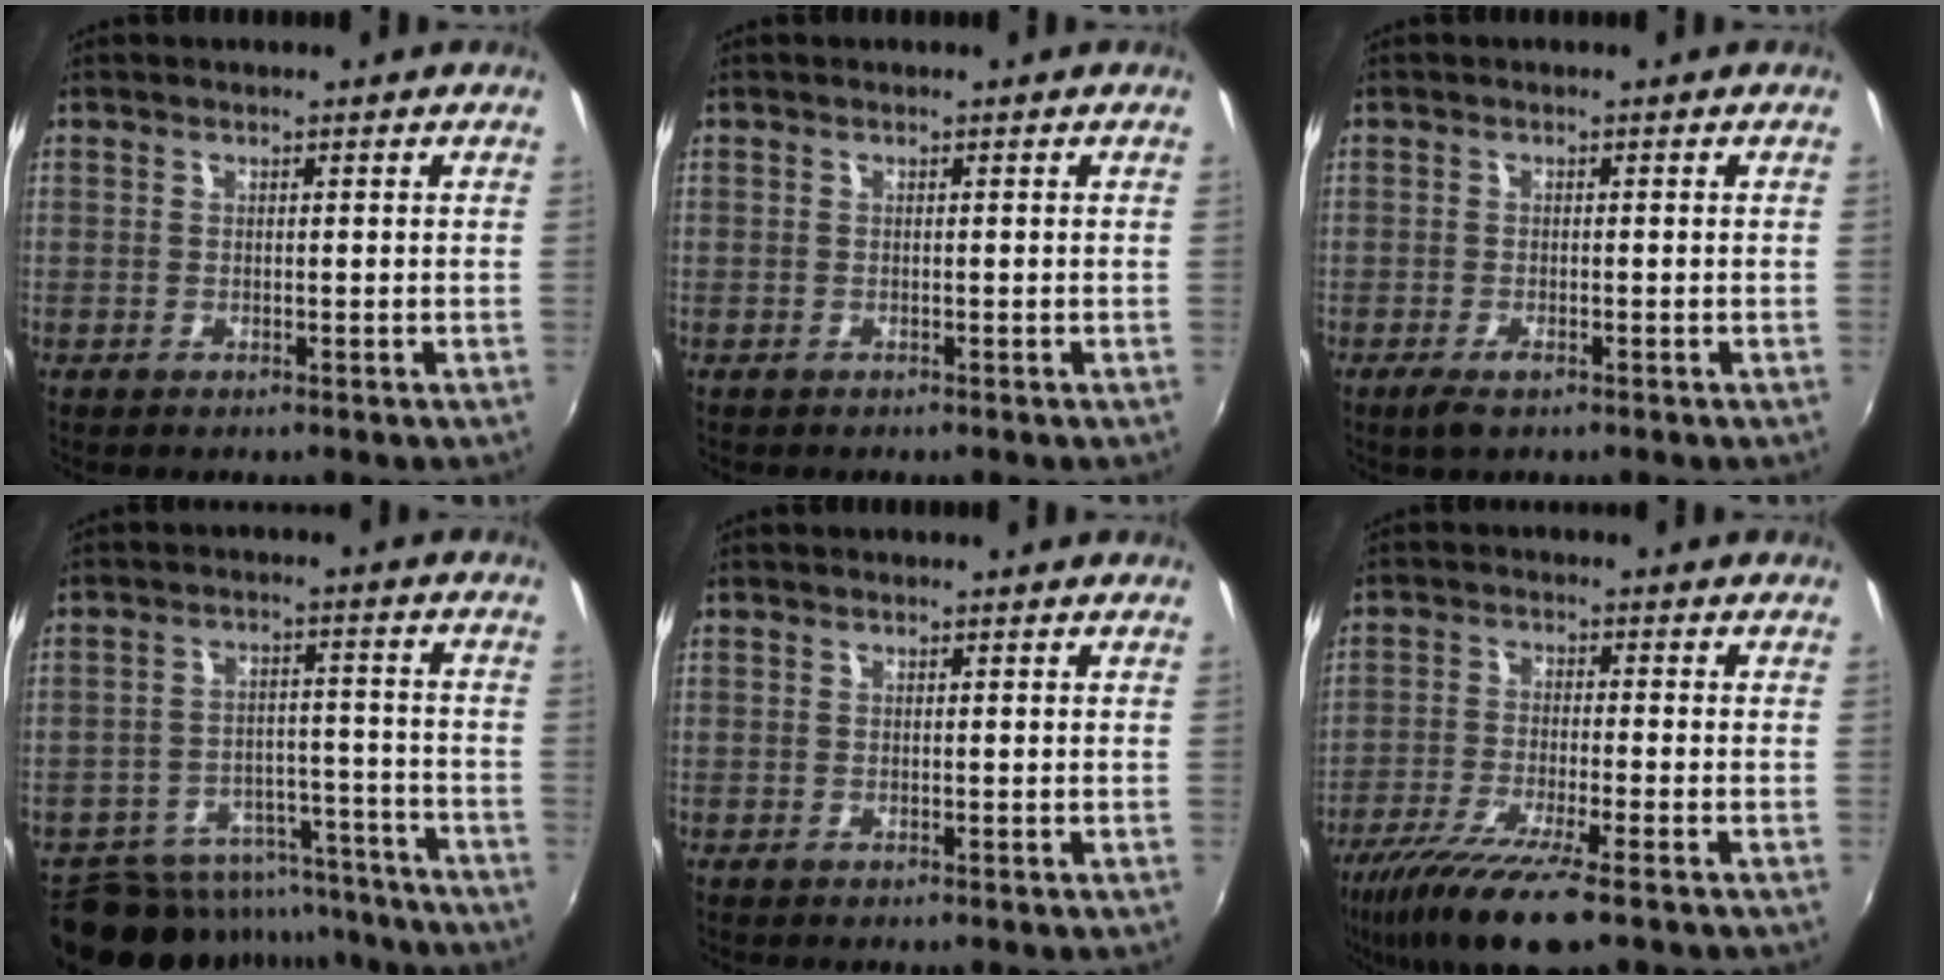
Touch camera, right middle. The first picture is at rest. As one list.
[{"total": 0.0}, {"total": 2.7, "force": [-1.7, 0.9, 1.8], "torque": [-0.040, -0.008, -0.031]}, {"total": 18.1, "force": [-15.9, 7.3, 4.8], "torque": [-0.103, 0.035, -0.204]}, {"total": 0.0}, {"total": 12.5, "force": [-8.7, 1.4, 8.9], "torque": [-0.190, -0.047, -0.156]}]